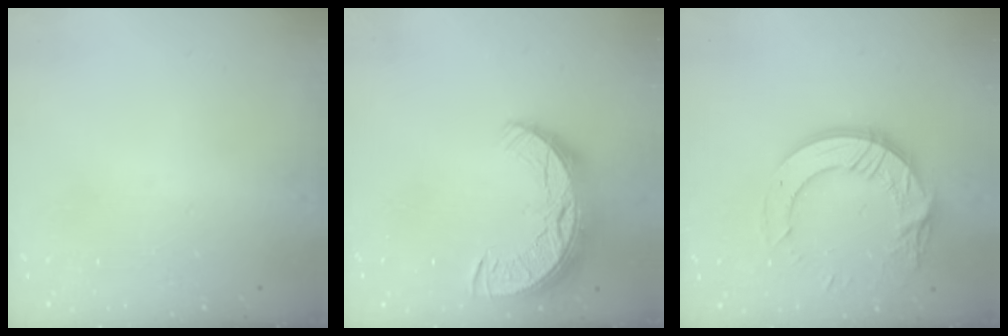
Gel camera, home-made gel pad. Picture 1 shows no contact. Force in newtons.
{"total": 15.2, "press": 15.2, "slide": 1.0}
{"total": 15.2, "press": 15.1, "slide": 1.5}